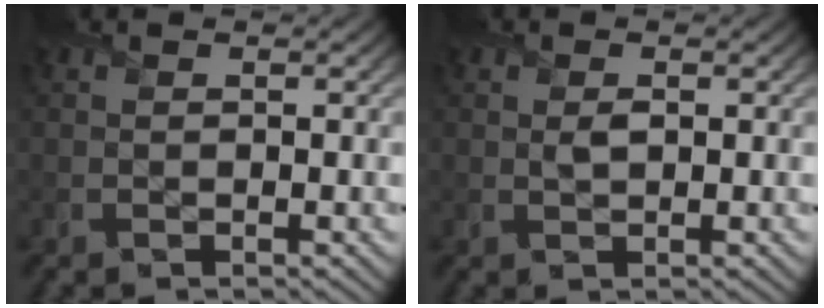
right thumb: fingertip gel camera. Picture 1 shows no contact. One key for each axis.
{"total": 1.0, "fx": 0.3, "fy": 0.6, "fz": 0.8, "tx": -0.016, "ty": -0.006, "tz": 0.008}